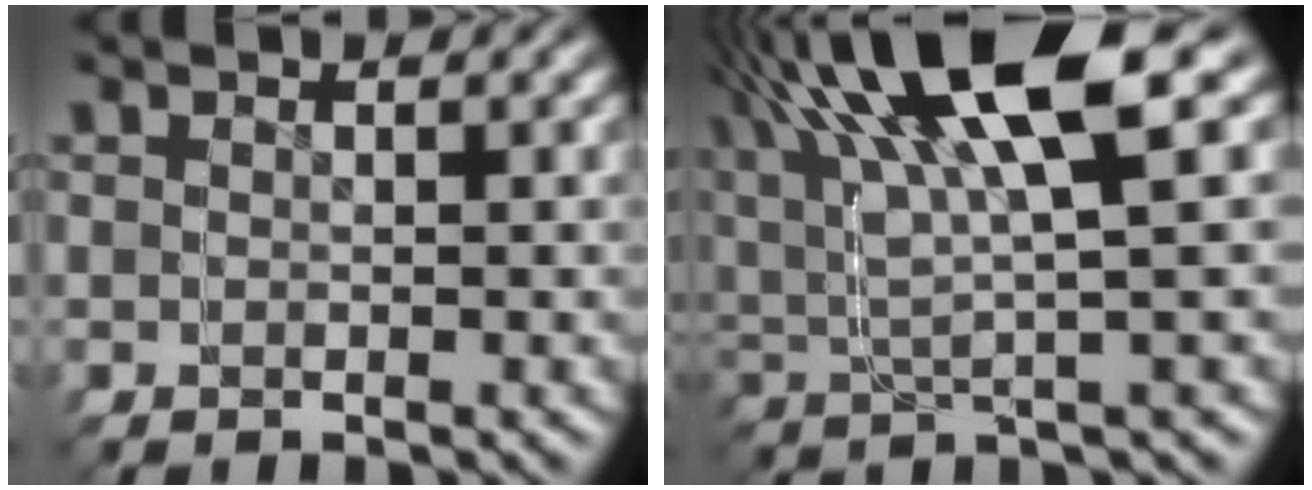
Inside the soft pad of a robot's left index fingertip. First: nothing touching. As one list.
[{"total": 7.1, "force": [4.8, 1.5, 4.9], "torque": [-0.120, 0.027, 0.075]}]